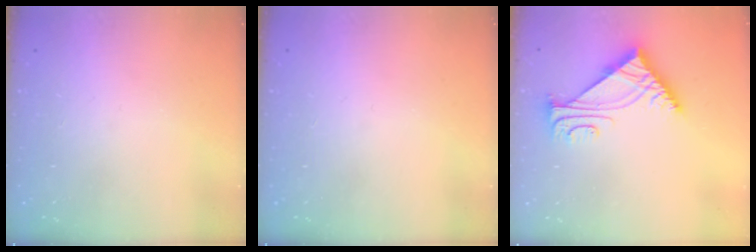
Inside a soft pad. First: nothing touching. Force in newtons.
{"total": 0.0}
{"total": 7.1, "press": 7.1, "slide": 0.2}